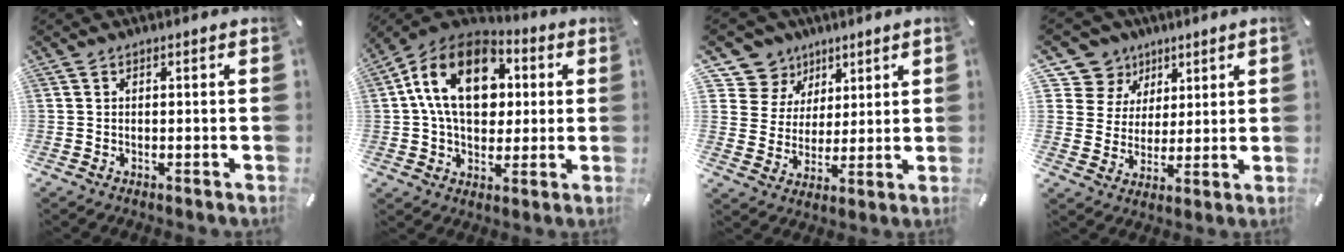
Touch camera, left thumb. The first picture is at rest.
{"total": 19.0, "force": [3.9, 13.4, 12.9], "torque": [-0.230, 0.000, 0.066]}
{"total": 10.1, "force": [5.6, 8.3, 0.5], "torque": [-0.026, -0.044, 0.112]}
{"total": 10.1, "force": [5.1, 8.6, 0.8], "torque": [-0.030, -0.038, 0.102]}